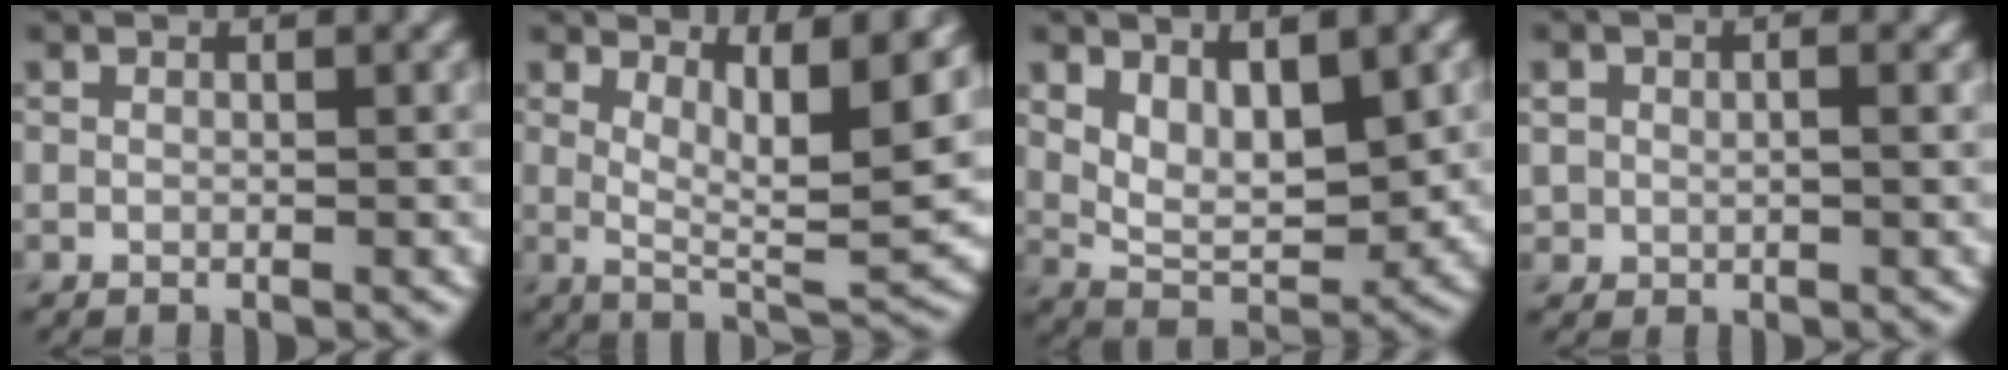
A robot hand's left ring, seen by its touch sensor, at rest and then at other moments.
{"total": 6.8, "force": [3.0, 1.7, 5.9], "torque": [-0.089, -0.017, 0.056]}
{"total": 6.0, "force": [1.8, 3.1, 4.8], "torque": [-0.087, -0.012, 0.038]}
{"total": 2.1, "force": [0.5, 1.5, 1.3], "torque": [-0.026, -0.003, 0.014]}